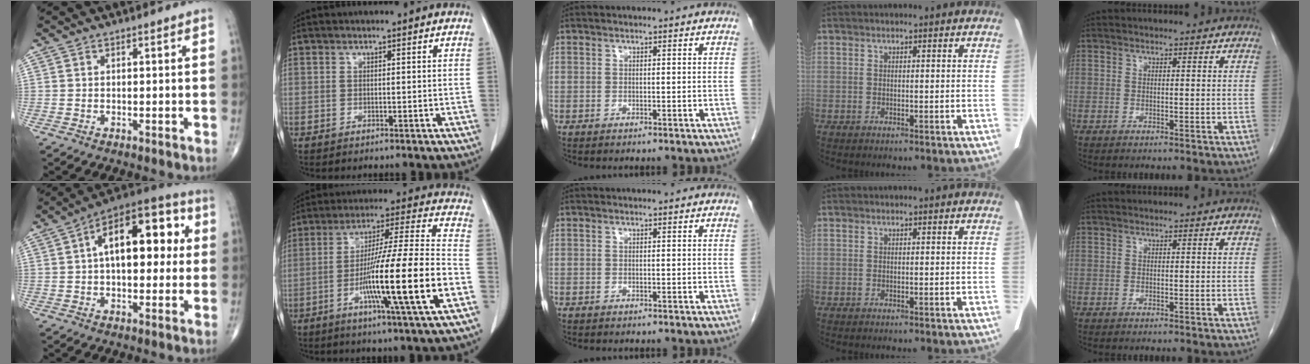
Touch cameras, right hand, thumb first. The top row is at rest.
{"thumb": {"total": 18.2, "force": [3.3, 9.4, 15.1], "torque": [-0.194, 0.033, 0.040]}, "index": {"total": 19.1, "force": [-6.1, -0.7, 18.1], "torque": [-0.308, -0.011, -0.107]}}